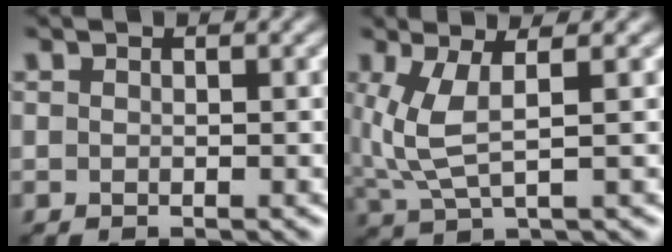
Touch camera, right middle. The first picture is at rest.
{"total": 4.0, "force": [0.9, 1.3, 3.6], "torque": [-0.097, -0.001, 0.025]}